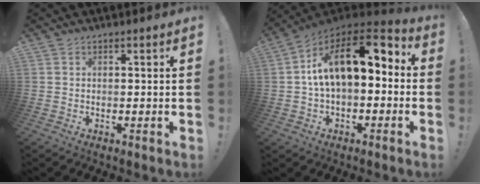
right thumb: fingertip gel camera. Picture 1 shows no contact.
{"total": 15.7, "force": [3.6, 8.2, 12.9], "torque": [-0.205, -0.008, 0.059]}